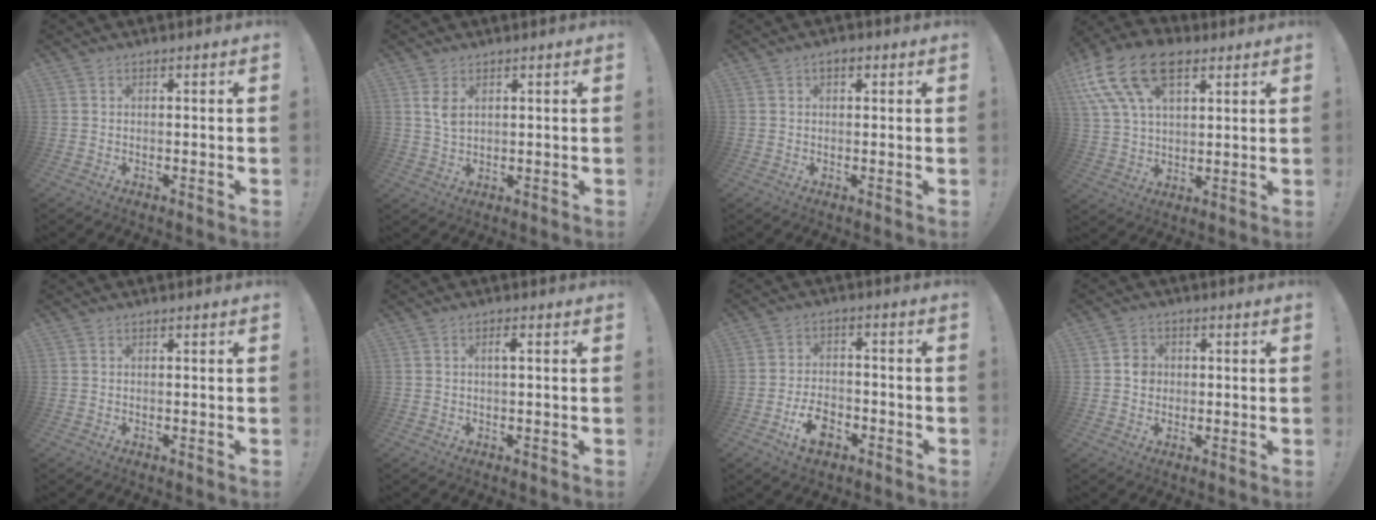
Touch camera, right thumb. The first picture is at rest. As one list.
[{"total": 3.9, "force": [1.6, 1.9, 3.0], "torque": [-0.057, -0.007, 0.024]}, {"total": 2.5, "force": [1.1, 1.4, 1.8], "torque": [-0.027, 0.000, 0.017]}, {"total": 18.6, "force": [9.5, 10.6, 11.9], "torque": [-0.228, -0.046, 0.172]}, {"total": 0.0}, {"total": 2.0, "force": [0.3, 0.1, 1.9], "torque": [-0.023, -0.004, -0.001]}, {"total": 8.4, "force": [-4.8, 4.9, 5.0], "torque": [-0.093, 0.025, -0.083]}, {"total": 4.3, "force": [-0.4, 3.8, 2.0], "torque": [-0.018, 0.005, -0.009]}]